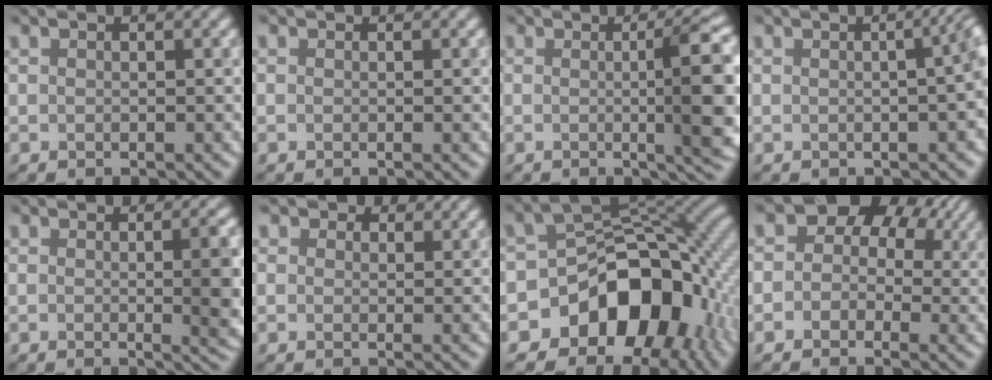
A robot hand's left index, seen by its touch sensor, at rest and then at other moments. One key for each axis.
{"total": 0.0}
{"total": 8.6, "fx": -0.2, "fy": 1.8, "fz": 8.4, "tx": -0.096, "ty": -0.003, "tz": 0.005}
{"total": 7.5, "fx": 0.1, "fy": 3.5, "fz": 6.7, "tx": -0.009, "ty": 0.015, "tz": -0.004}
{"total": 5.1, "fx": -0.2, "fy": 1.5, "fz": 4.9, "tx": -0.048, "ty": -0.006, "tz": 0.004}
{"total": 1.6, "fx": 1.2, "fy": 1.0, "fz": 0.3, "tx": -0.007, "ty": -0.008, "tz": 0.015}
{"total": 11.6, "fx": -5.6, "fy": 7.8, "fz": 6.5, "tx": -0.091, "ty": 0.000, "tz": -0.099}
{"total": 6.4, "fx": 1.5, "fy": 5.1, "fz": 3.6, "tx": -0.013, "ty": 0.023, "tz": -0.015}